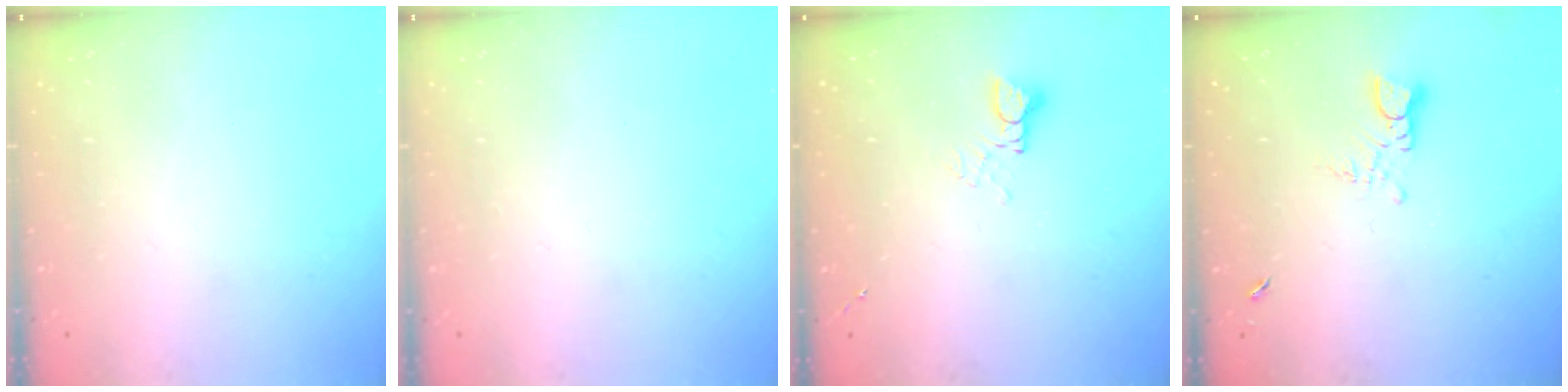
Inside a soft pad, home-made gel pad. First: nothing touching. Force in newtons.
{"total": 0.0}
{"total": 2.6, "press": 2.6, "slide": 0.1}
{"total": 2.7, "press": 2.7, "slide": 0.3}